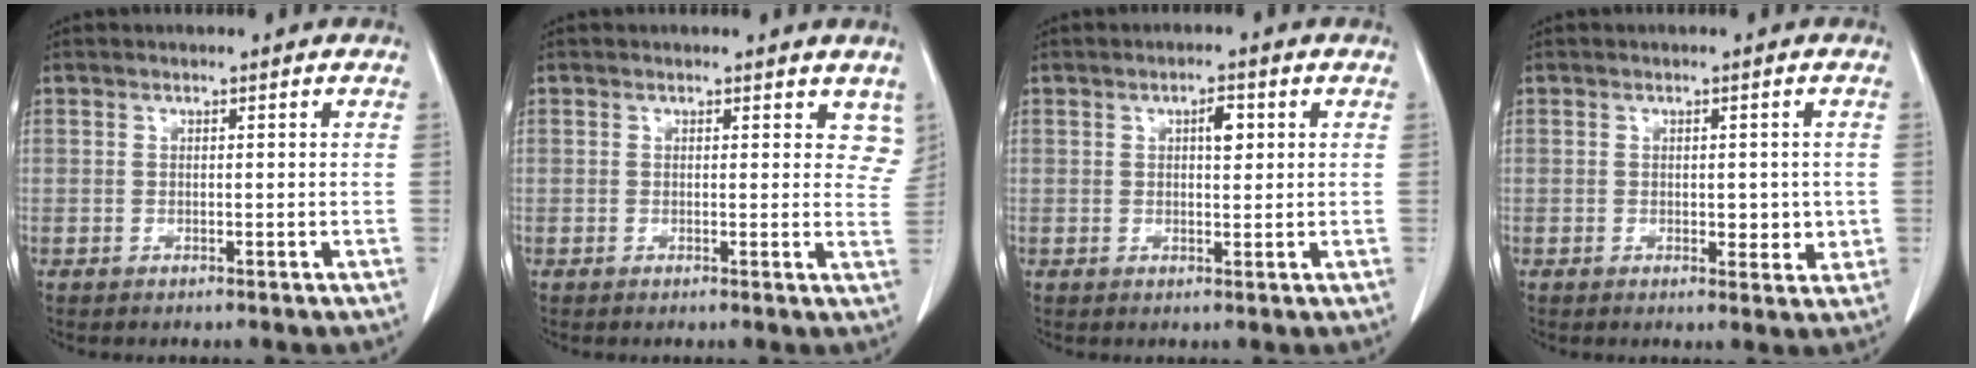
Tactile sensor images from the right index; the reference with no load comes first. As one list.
[{"total": 4.5, "force": [3.6, 2.3, 1.6], "torque": [0.004, -0.009, 0.025]}, {"total": 2.6, "force": [0.8, 1.0, 2.3], "torque": [-0.037, 0.001, 0.012]}, {"total": 3.3, "force": [-0.1, 1.9, 2.7], "torque": [-0.021, -0.001, 0.006]}]